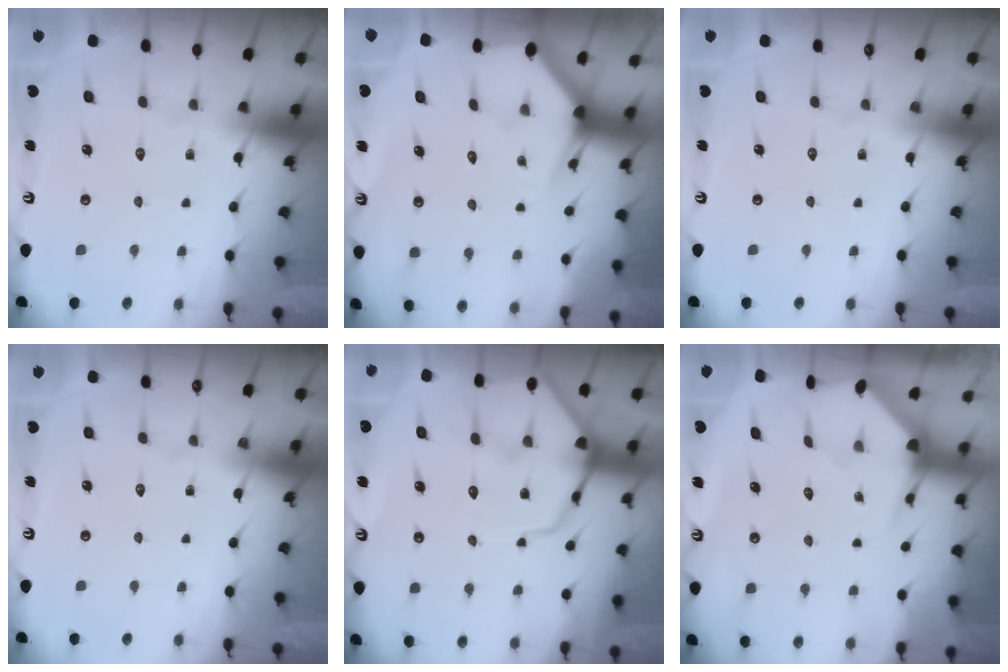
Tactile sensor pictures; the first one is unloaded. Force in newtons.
{"total": 2.7, "press": 2.7, "slide": 0.0}
{"total": 0.0}
{"total": 0.0}
{"total": 9.7, "press": 9.7, "slide": 1.0}
{"total": 3.2, "press": 3.2, "slide": 0.3}